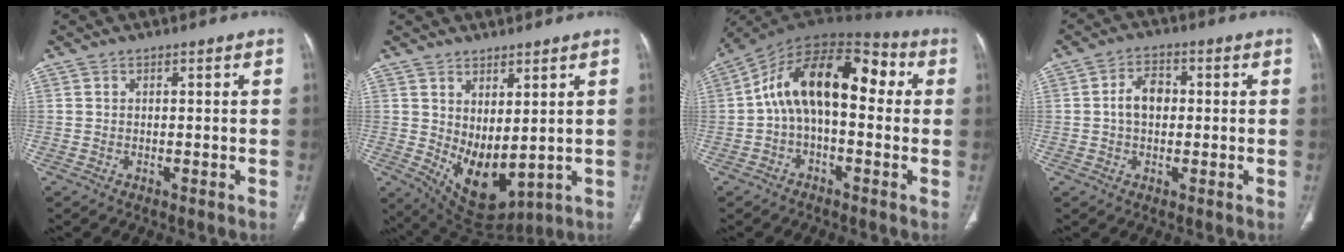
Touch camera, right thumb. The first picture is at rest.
{"total": 10.1, "force": [1.0, 5.5, 8.5], "torque": [-0.126, -0.025, 0.049]}
{"total": 17.0, "force": [1.5, 9.4, 14.2], "torque": [-0.206, 0.056, 0.011]}
{"total": 5.5, "force": [0.2, 3.8, 4.0], "torque": [-0.062, 0.015, -0.002]}